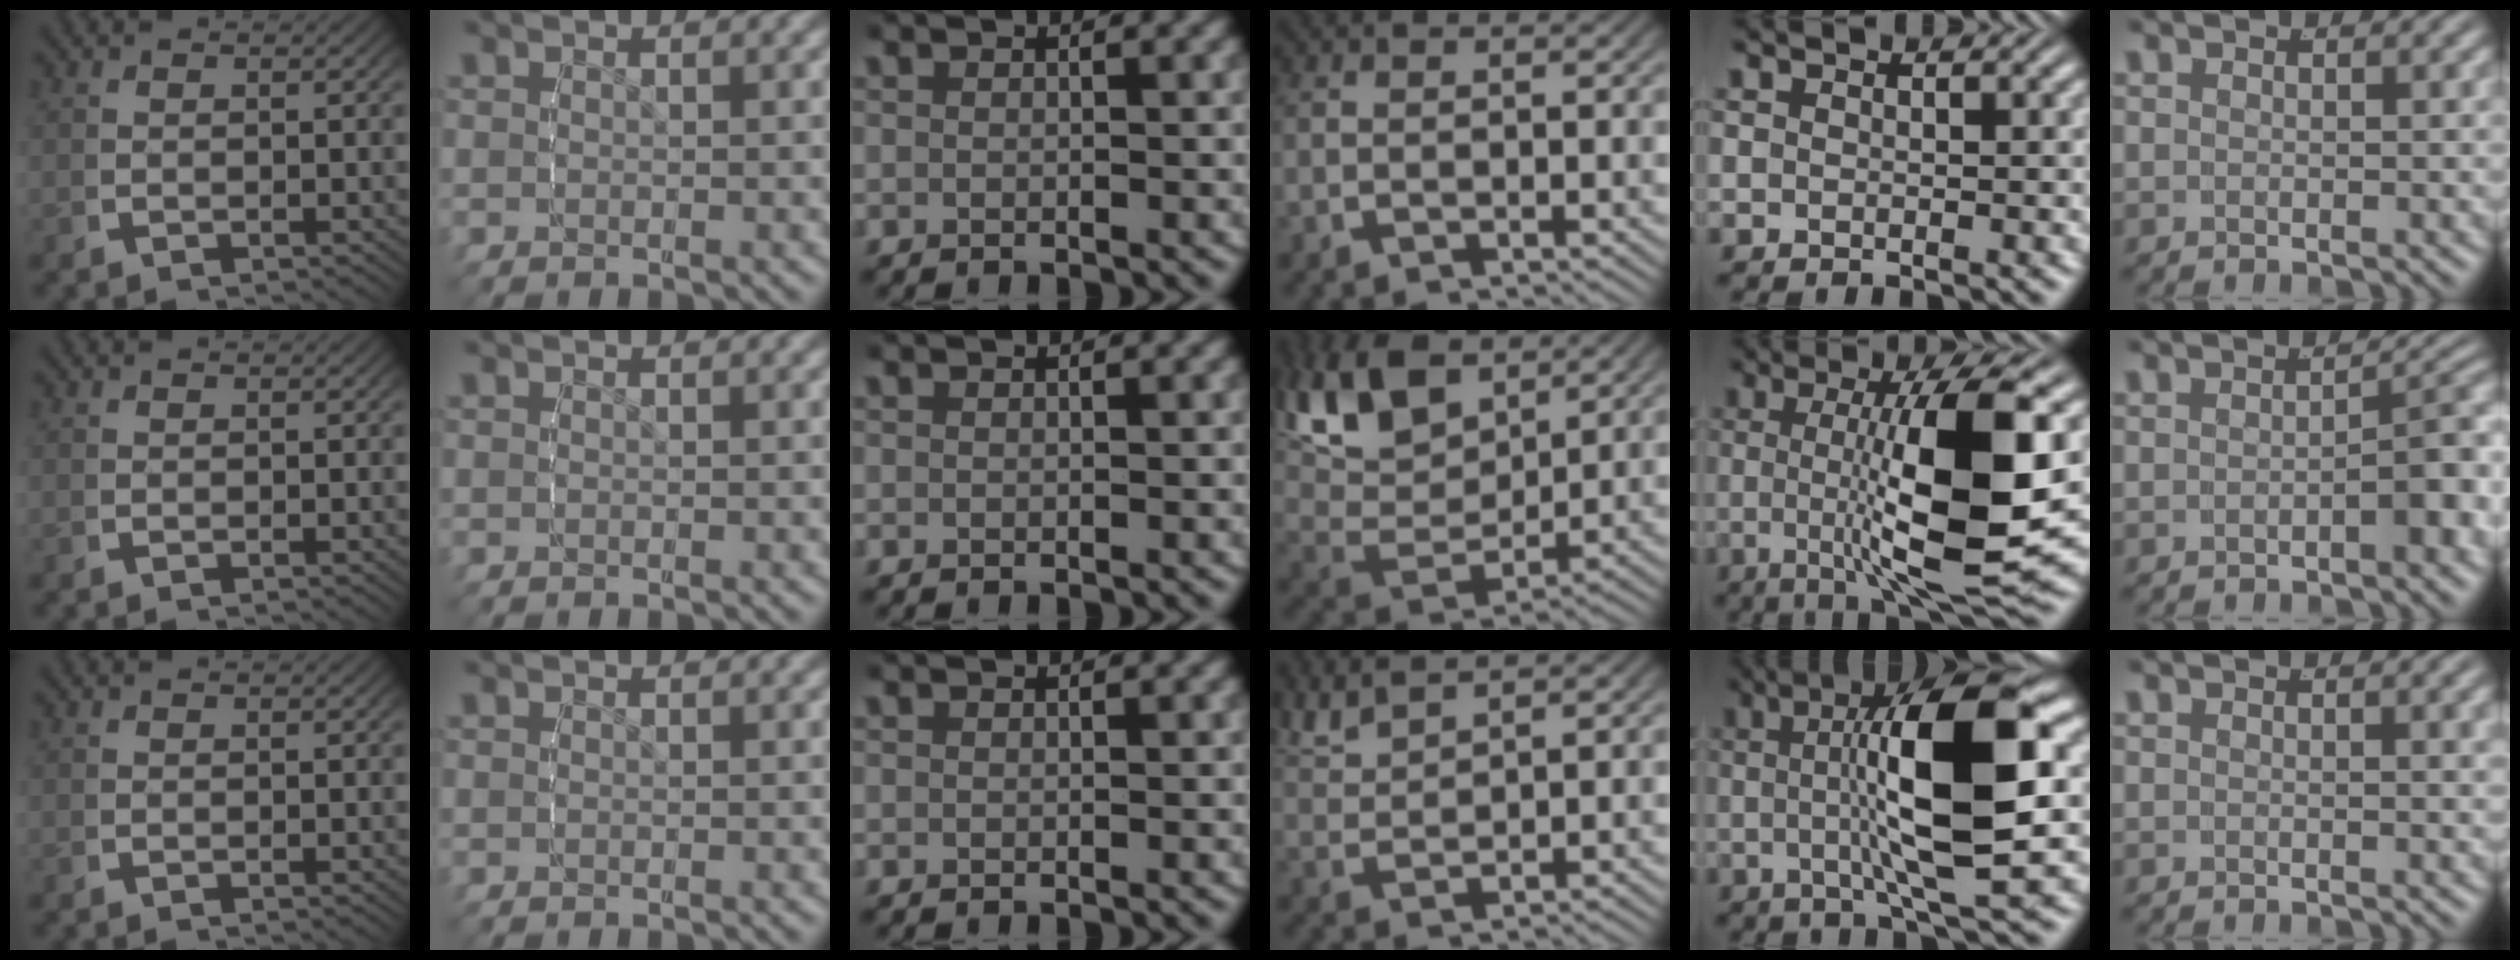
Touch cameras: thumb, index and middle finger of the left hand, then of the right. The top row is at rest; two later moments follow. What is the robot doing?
{"motion": "lift_and_place", "object": "screwdriver"}